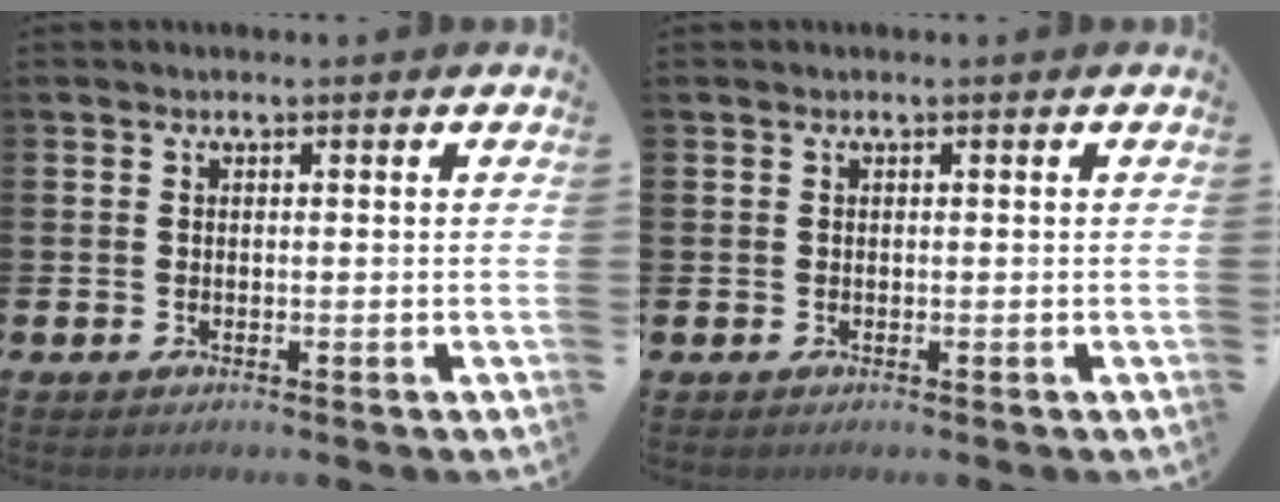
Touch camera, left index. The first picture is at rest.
{"total": 0.0}